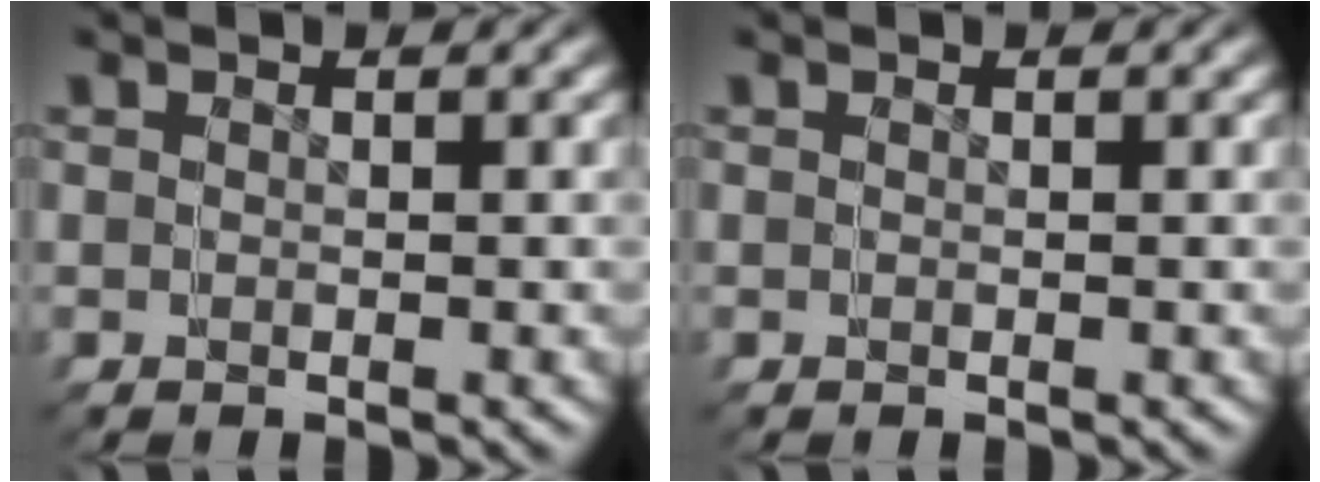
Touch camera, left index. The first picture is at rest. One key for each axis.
{"total": 0.0}